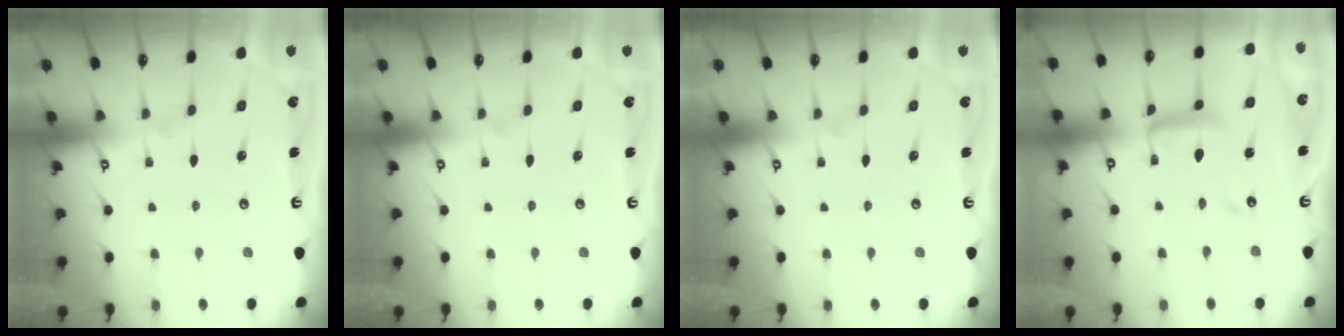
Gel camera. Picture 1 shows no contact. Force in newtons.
{"total": 0.0}
{"total": 0.0}
{"total": 12.3, "press": 12.2, "slide": 1.1}